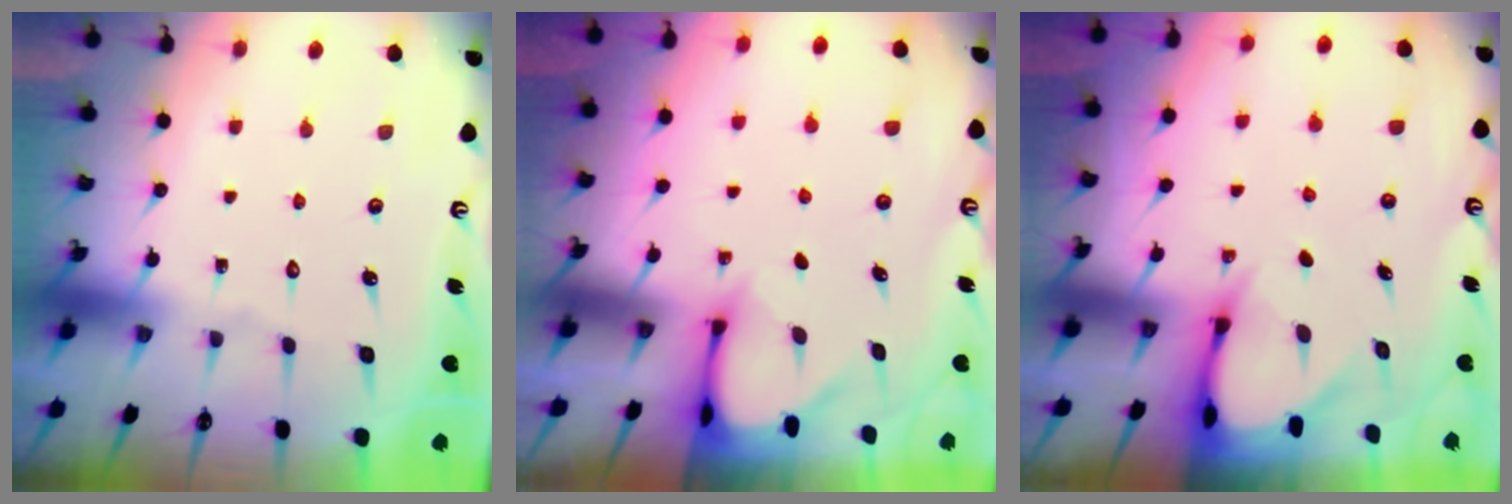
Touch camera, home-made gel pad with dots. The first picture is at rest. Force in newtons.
{"total": 2.9, "press": 2.9, "slide": 0.2}
{"total": 4.0, "press": 4.0, "slide": 0.3}